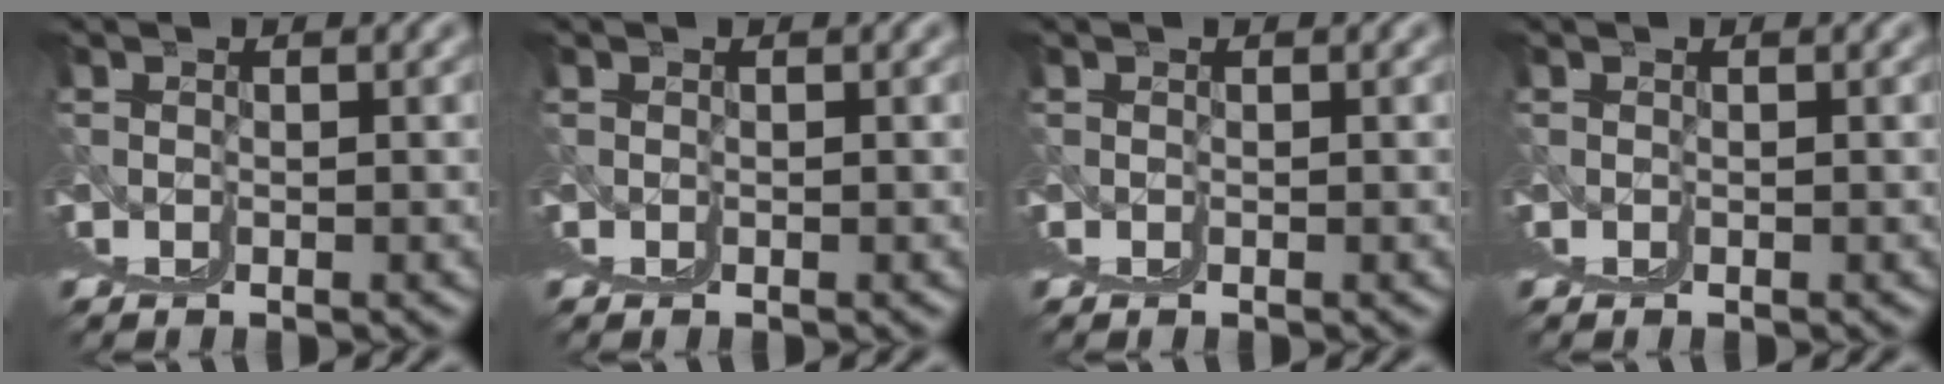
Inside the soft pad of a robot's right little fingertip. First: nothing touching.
{"total": 0.0}
{"total": 0.0}
{"total": 0.0}